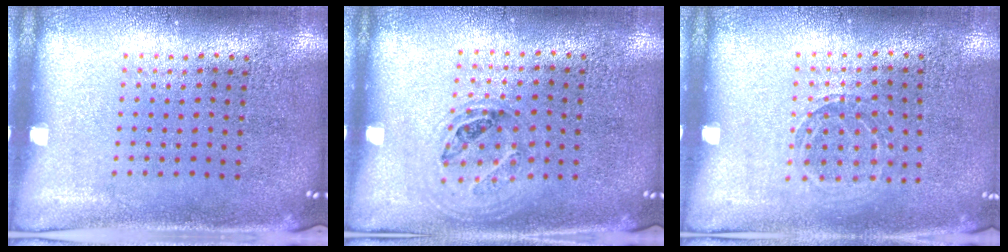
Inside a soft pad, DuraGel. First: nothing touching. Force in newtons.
{"total": 1.0, "press": 0.9, "slide": 0.4}
{"total": 1.0, "press": 1.0, "slide": 0.1}